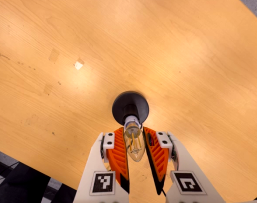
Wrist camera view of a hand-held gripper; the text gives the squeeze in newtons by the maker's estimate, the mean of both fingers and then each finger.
{"total": 9.9, "left": 9.1, "right": 10.7}